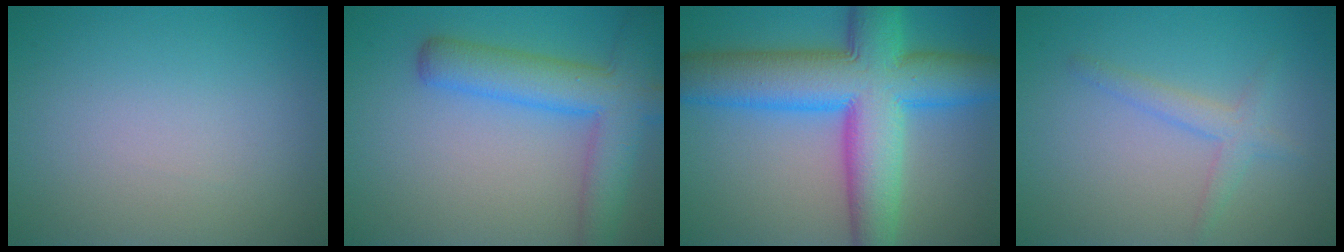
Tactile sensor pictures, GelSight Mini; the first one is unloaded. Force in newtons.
{"total": 6.6, "press": 6.6, "slide": 0.4}
{"total": 12.8, "press": 12.8, "slide": 0.3}
{"total": 2.0, "press": 2.0, "slide": 0.1}